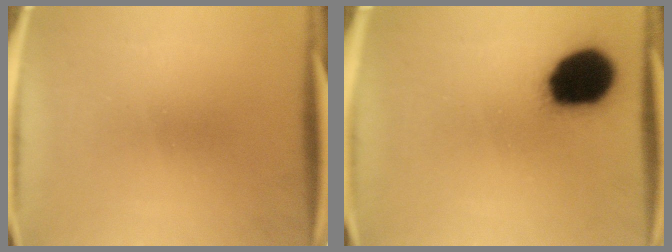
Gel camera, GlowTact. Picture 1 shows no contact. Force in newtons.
{"total": 17.1}